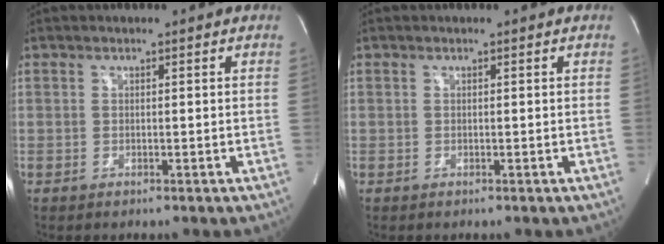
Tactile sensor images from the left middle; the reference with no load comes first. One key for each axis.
{"total": 0.0}